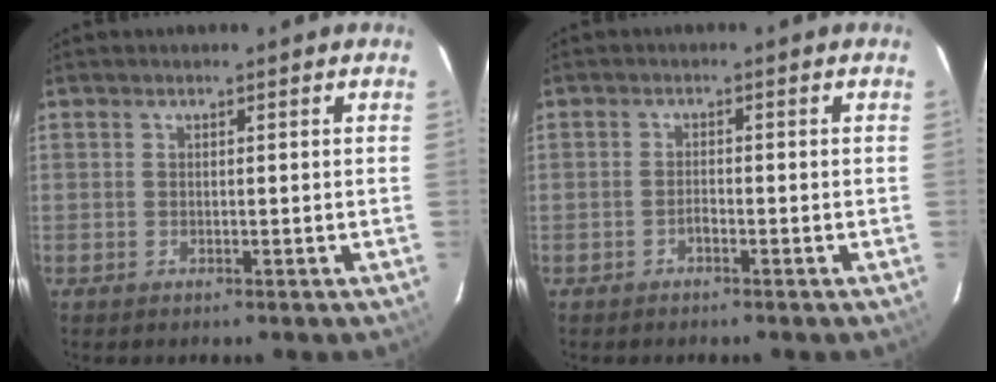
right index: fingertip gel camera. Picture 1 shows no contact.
{"total": 1.0, "force": [-0.8, 0.3, 0.5], "torque": [-0.007, 0.004, -0.015]}